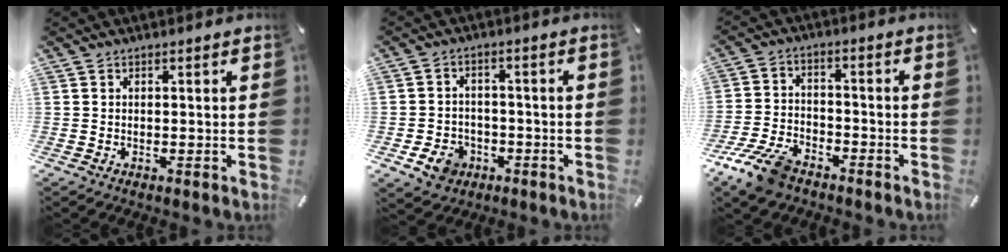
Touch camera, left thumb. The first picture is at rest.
{"total": 7.3, "force": [-3.3, 5.9, 2.8], "torque": [-0.055, 0.020, -0.059]}
{"total": 10.2, "force": [-7.4, 5.0, 5.1], "torque": [-0.106, 0.037, -0.140]}